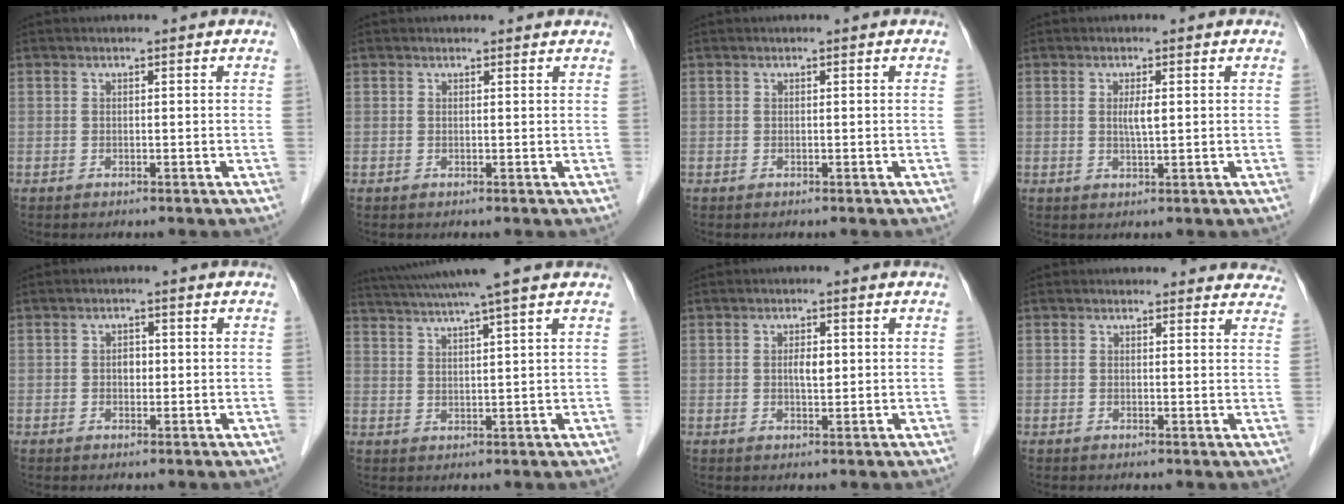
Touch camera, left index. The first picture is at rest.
{"total": 2.0, "force": [2.0, 0.5, 0.3], "torque": [-0.012, 0.007, 0.018]}
{"total": 0.0}
{"total": 2.2, "force": [0.3, 0.2, 2.1], "torque": [-0.041, -0.003, 0.005]}
{"total": 1.6, "force": [-0.1, 1.1, 1.1], "torque": [-0.017, 0.003, -0.002]}
{"total": 10.7, "force": [9.1, -1.8, 5.3], "torque": [-0.096, 0.016, 0.133]}
{"total": 2.3, "force": [0.2, 0.9, 2.1], "torque": [-0.037, -0.001, 0.003]}
{"total": 8.7, "force": [8.2, 2.7, 0.8], "torque": [0.035, -0.009, 0.056]}